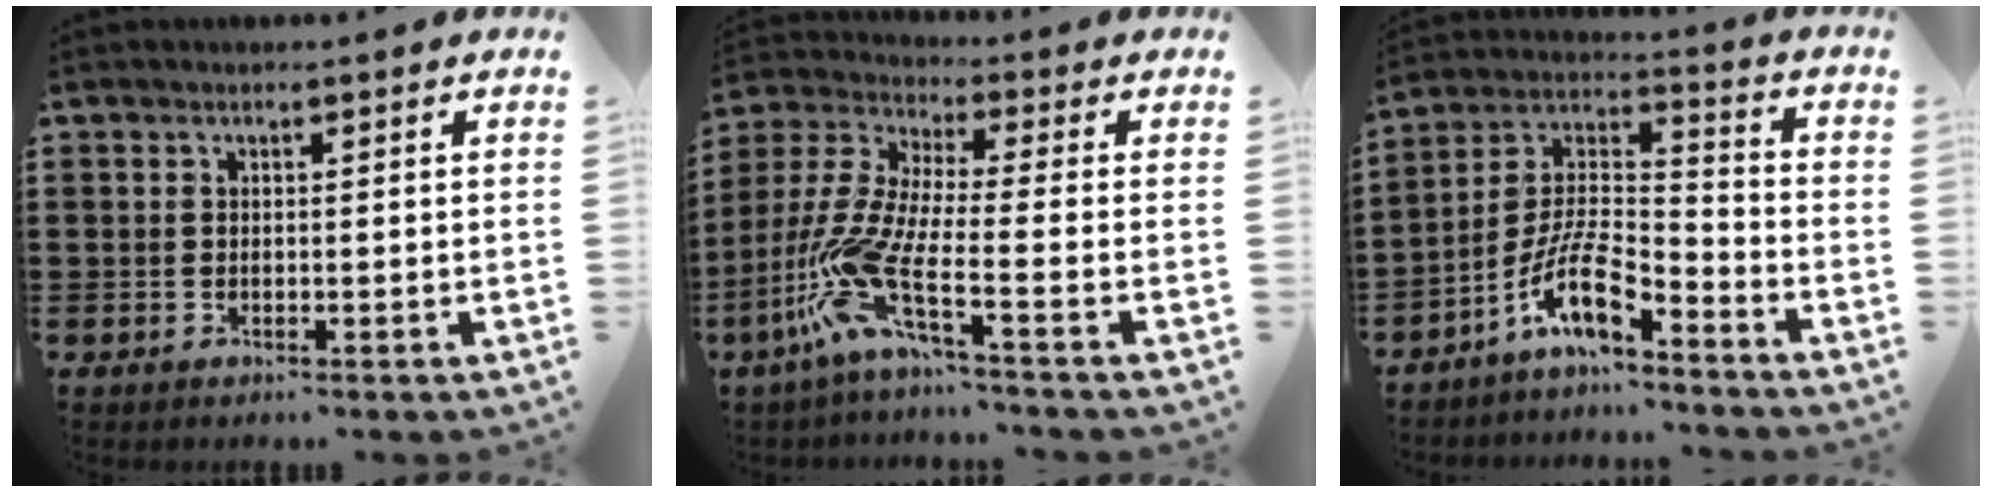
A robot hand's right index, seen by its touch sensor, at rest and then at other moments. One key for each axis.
{"total": 10.9, "fx": -4.9, "fy": 2.3, "fz": 9.5, "tx": -0.248, "ty": -0.026, "tz": -0.110}
{"total": 10.3, "fx": -6.7, "fy": 3.2, "fz": 7.1, "tx": -0.161, "ty": 0.000, "tz": -0.132}